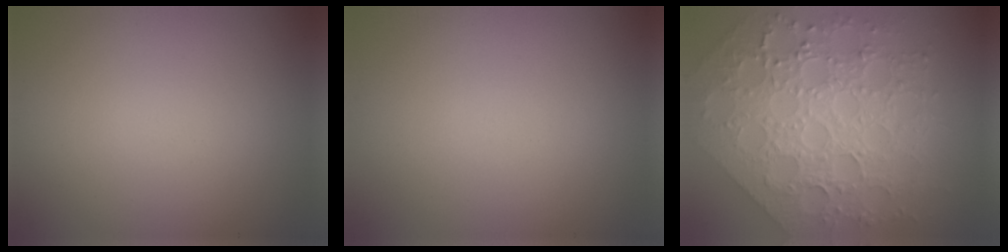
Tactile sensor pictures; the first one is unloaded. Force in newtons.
{"total": 0.0}
{"total": 7.6, "press": 6.3, "slide": 4.3}